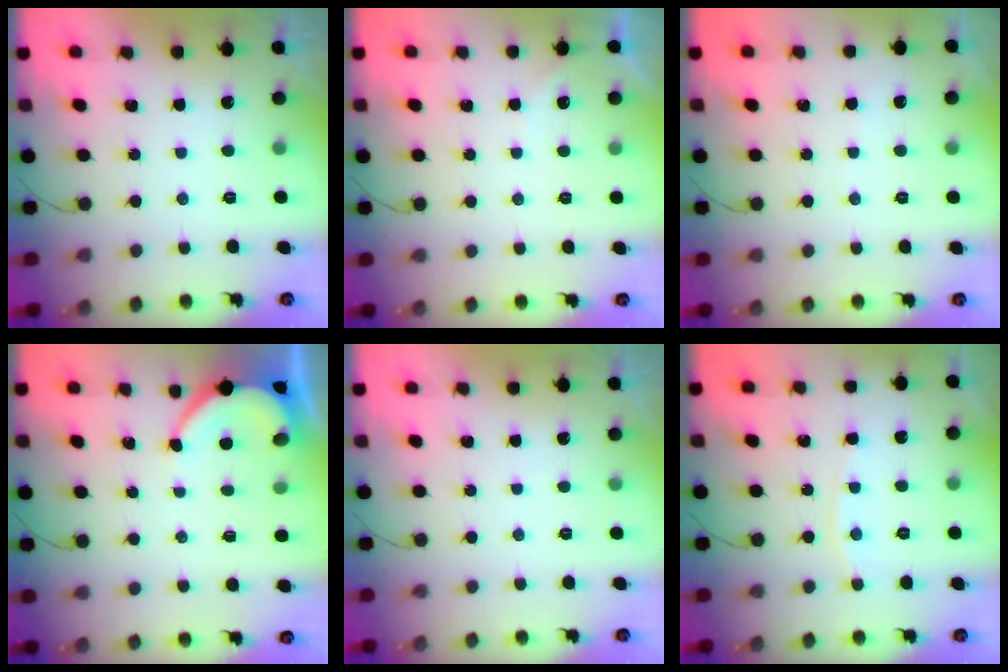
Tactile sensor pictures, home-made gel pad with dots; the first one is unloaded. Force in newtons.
{"total": 2.2, "press": 2.2, "slide": 0.3}
{"total": 1.9, "press": 1.9, "slide": 0.2}
{"total": 5.0, "press": 5.0, "slide": 0.4}
{"total": 0.0}
{"total": 3.7, "press": 3.6, "slide": 0.5}